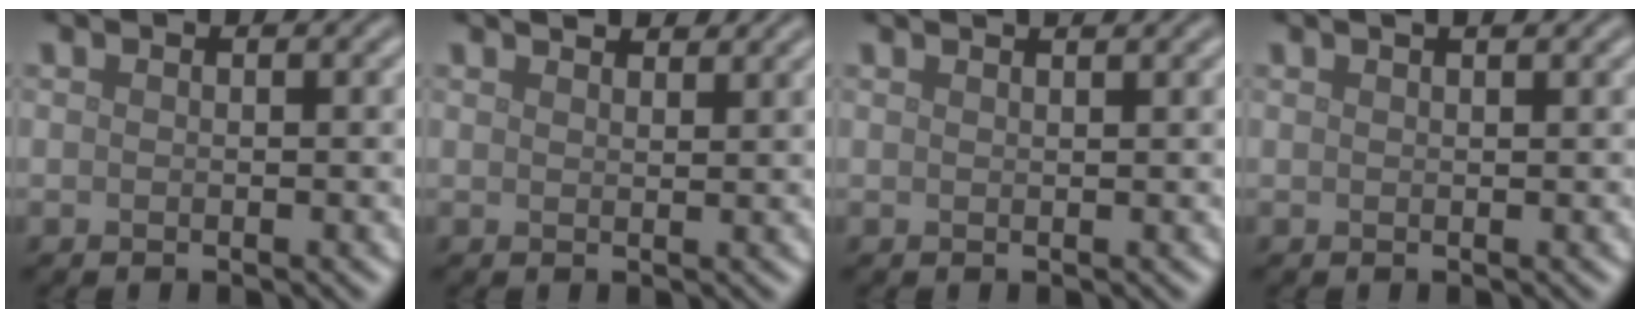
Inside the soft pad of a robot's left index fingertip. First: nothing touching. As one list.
[{"total": 2.4, "force": [2.2, 0.4, 0.8], "torque": [-0.009, -0.001, 0.031]}, {"total": 3.0, "force": [2.2, 1.2, 1.6], "torque": [0.001, 0.015, -0.006]}, {"total": 2.6, "force": [1.7, 1.1, 1.6], "torque": [-0.004, 0.008, -0.002]}]